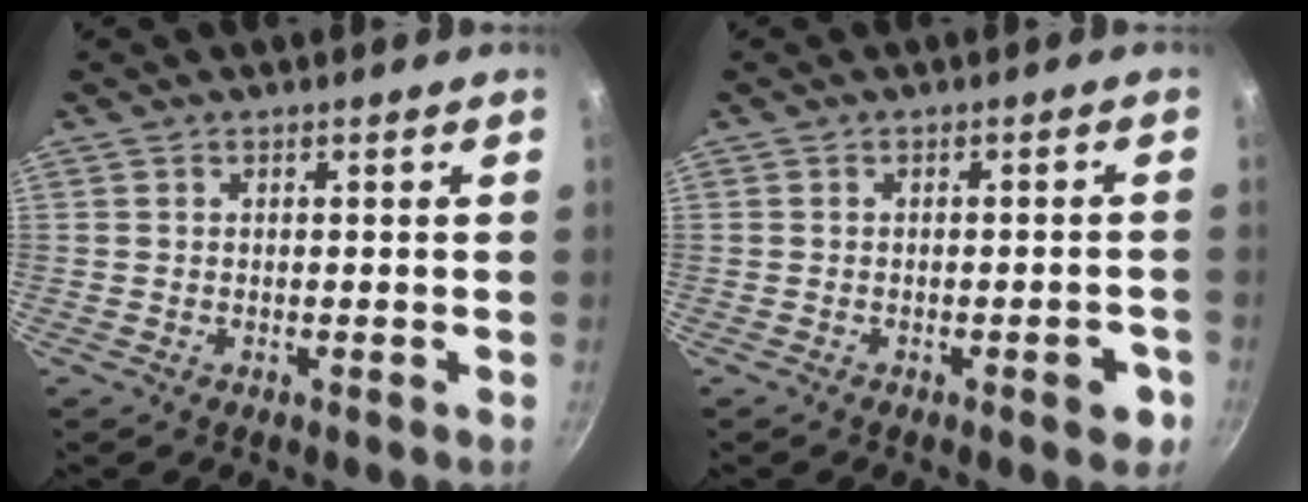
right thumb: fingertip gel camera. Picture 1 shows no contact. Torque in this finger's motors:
{"motor_torque": [2.55, 2.47, 0.31, -0.69, 0.02]}